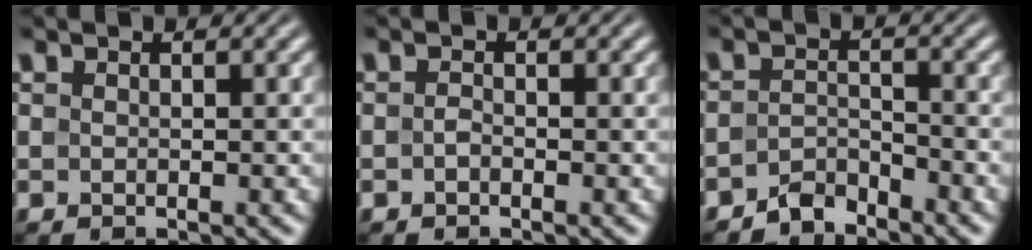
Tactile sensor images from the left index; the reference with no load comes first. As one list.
[{"total": 0.6, "force": [-0.3, 0.3, 0.5], "torque": [-0.012, 0.001, -0.007]}, {"total": 2.4, "force": [-2.2, 0.7, 0.6], "torque": [-0.008, 0.009, -0.047]}]